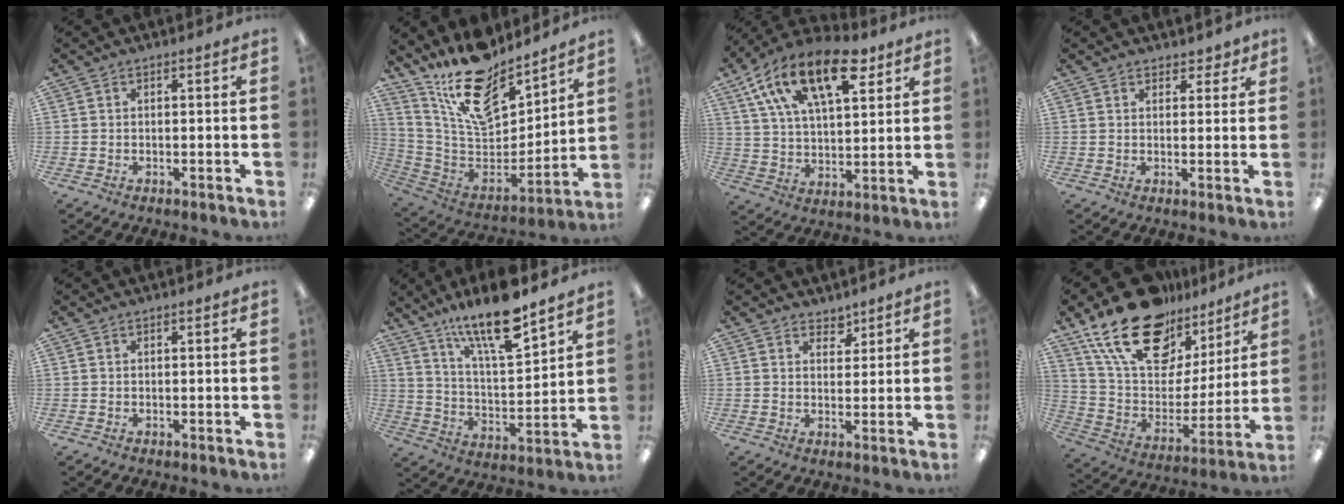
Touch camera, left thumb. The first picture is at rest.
{"total": 18.5, "force": [14.3, 7.7, 9.0], "torque": [-0.168, -0.098, 0.257]}
{"total": 20.9, "force": [11.5, 10.0, 14.3], "torque": [-0.244, -0.044, 0.196]}
{"total": 3.1, "force": [2.5, 1.8, 0.4], "torque": [0.011, -0.012, 0.042]}
{"total": 0.0}
{"total": 15.8, "force": [12.1, 3.8, 9.5], "torque": [-0.167, -0.072, 0.201]}
{"total": 3.6, "force": [3.0, 1.9, 0.5], "torque": [0.007, -0.020, 0.052]}
{"total": 23.3, "force": [15.7, 12.5, 11.9], "torque": [-0.212, -0.085, 0.285]}